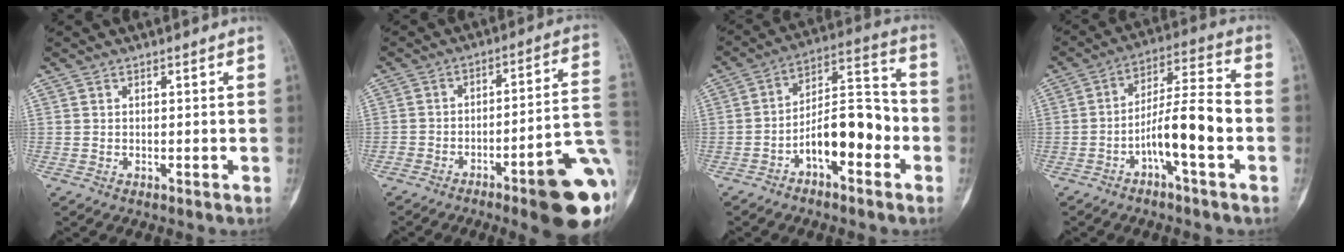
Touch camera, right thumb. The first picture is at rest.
{"total": 18.9, "force": [-7.8, 4.1, 16.7], "torque": [-0.158, 0.048, -0.099]}
{"total": 12.8, "force": [-4.6, 5.8, 10.4], "torque": [-0.154, 0.055, -0.080]}
{"total": 11.5, "force": [-3.7, 2.3, 10.6], "torque": [-0.190, 0.046, -0.061]}